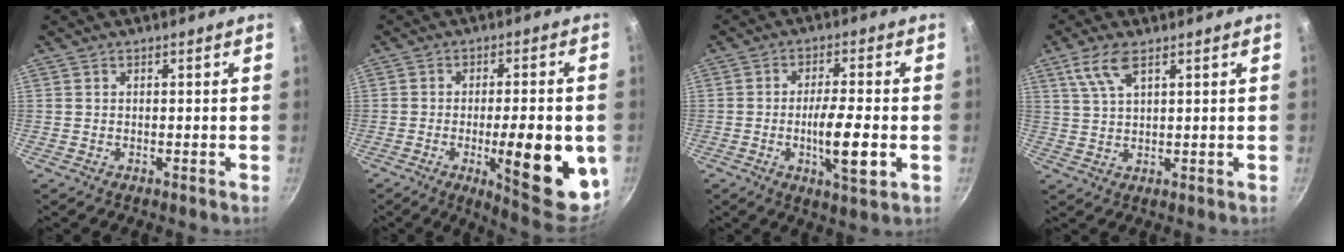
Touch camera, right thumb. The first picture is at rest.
{"total": 17.9, "force": [-4.0, 5.3, 16.7], "torque": [-0.194, -0.002, -0.048]}
{"total": 9.4, "force": [-2.1, 1.9, 9.0], "torque": [-0.154, 0.006, -0.035]}
{"total": 6.0, "force": [3.3, 1.9, 4.7], "torque": [-0.097, -0.010, 0.072]}